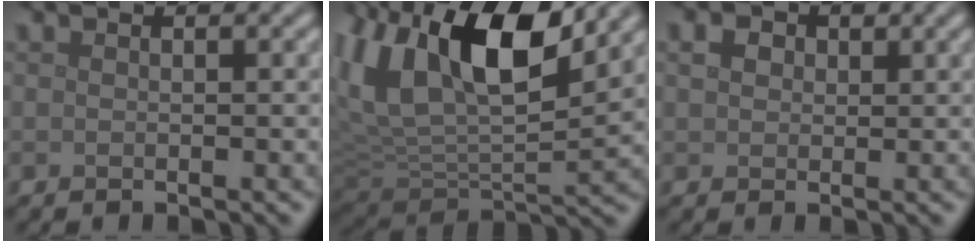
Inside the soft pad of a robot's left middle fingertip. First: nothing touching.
{"total": 12.8, "force": [5.5, 5.8, 10.0], "torque": [-0.192, 0.015, 0.096]}
{"total": 1.8, "force": [0.5, 1.6, 0.8], "torque": [-0.021, 0.003, 0.006]}